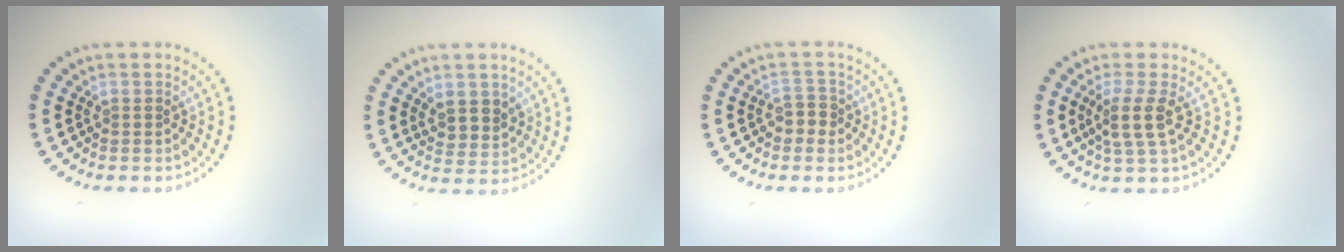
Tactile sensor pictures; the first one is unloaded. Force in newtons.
{"total": 2.5, "press": 2.3, "slide": 0.9}
{"total": 1.8, "press": 1.7, "slide": 0.8}
{"total": 2.8, "press": 2.3, "slide": 1.6}